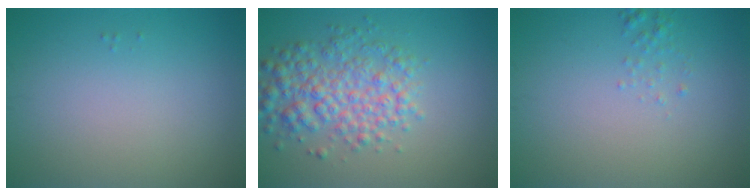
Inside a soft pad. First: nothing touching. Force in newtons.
{"total": 5.1, "press": 5.1, "slide": 0.2}
{"total": 0.8, "press": 0.8, "slide": 0.1}